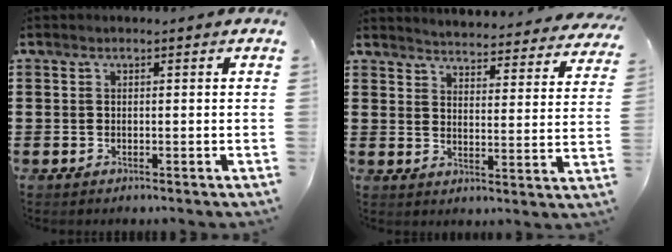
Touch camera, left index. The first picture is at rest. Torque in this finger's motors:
{"motor_torque": [2.14, 0.00, 0.31, 0.03]}